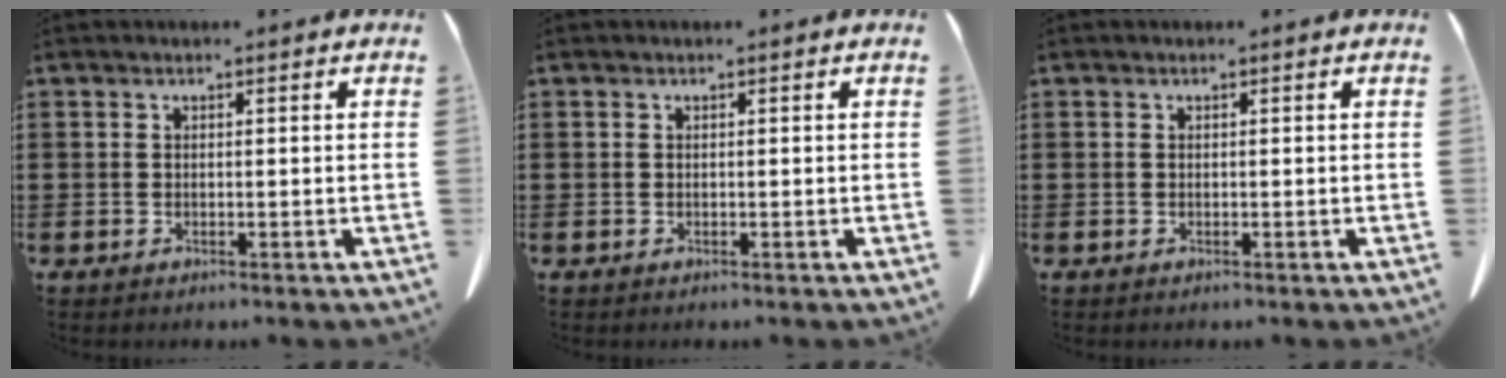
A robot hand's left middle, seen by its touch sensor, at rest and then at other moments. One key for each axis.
{"total": 0.0}
{"total": 0.0}